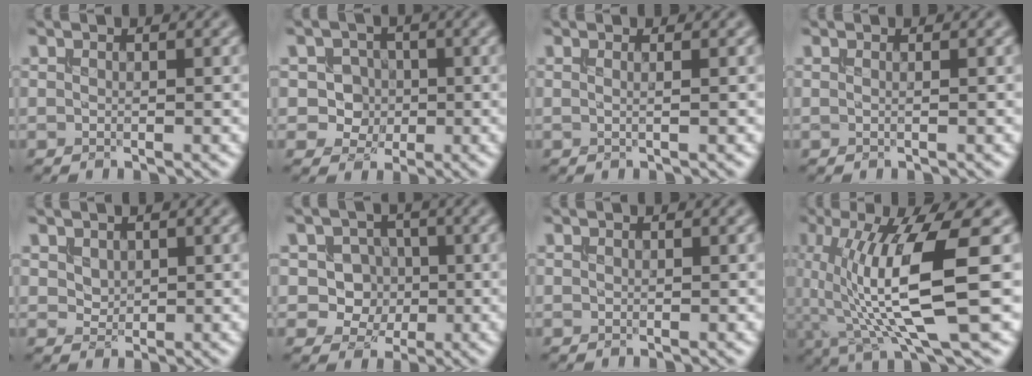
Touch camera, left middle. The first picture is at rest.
{"total": 3.1, "force": [-0.1, 2.9, 1.1], "torque": [0.001, 0.003, -0.014]}
{"total": 1.1, "force": [0.2, 0.5, 1.0], "torque": [-0.006, -0.003, -0.010]}
{"total": 0.5, "force": [0.1, 0.2, 0.4], "torque": [-0.005, -0.002, -0.006]}
{"total": 1.2, "force": [0.6, 1.0, 0.4], "torque": [-0.008, -0.005, 0.016]}
{"total": 4.3, "force": [0.1, 3.9, 1.8], "torque": [-0.009, 0.005, -0.012]}
{"total": 0.0}
{"total": 10.7, "force": [0.1, 2.5, 10.4], "torque": [-0.176, -0.003, 0.007]}